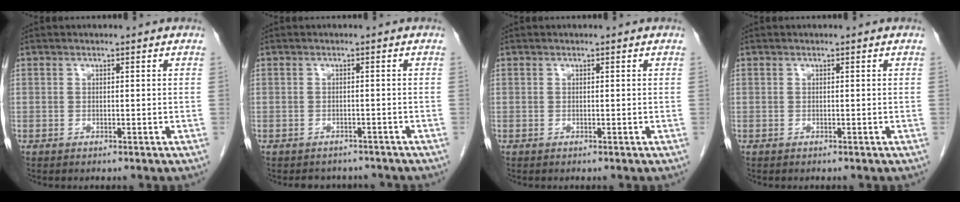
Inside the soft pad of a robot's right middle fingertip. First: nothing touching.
{"total": 4.3, "force": [-3.8, 1.8, 0.2], "torque": [-0.003, 0.002, -0.046]}
{"total": 0.0}
{"total": 0.0}